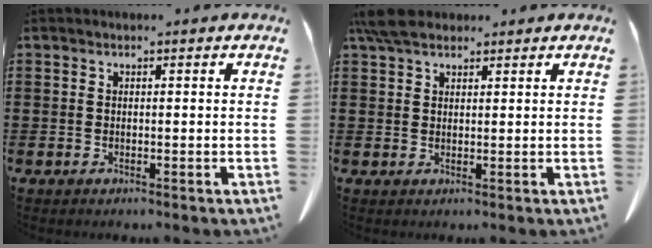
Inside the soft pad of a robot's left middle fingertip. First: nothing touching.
{"total": 4.4, "force": [3.4, 1.7, 2.1], "torque": [-0.051, 0.001, 0.067]}